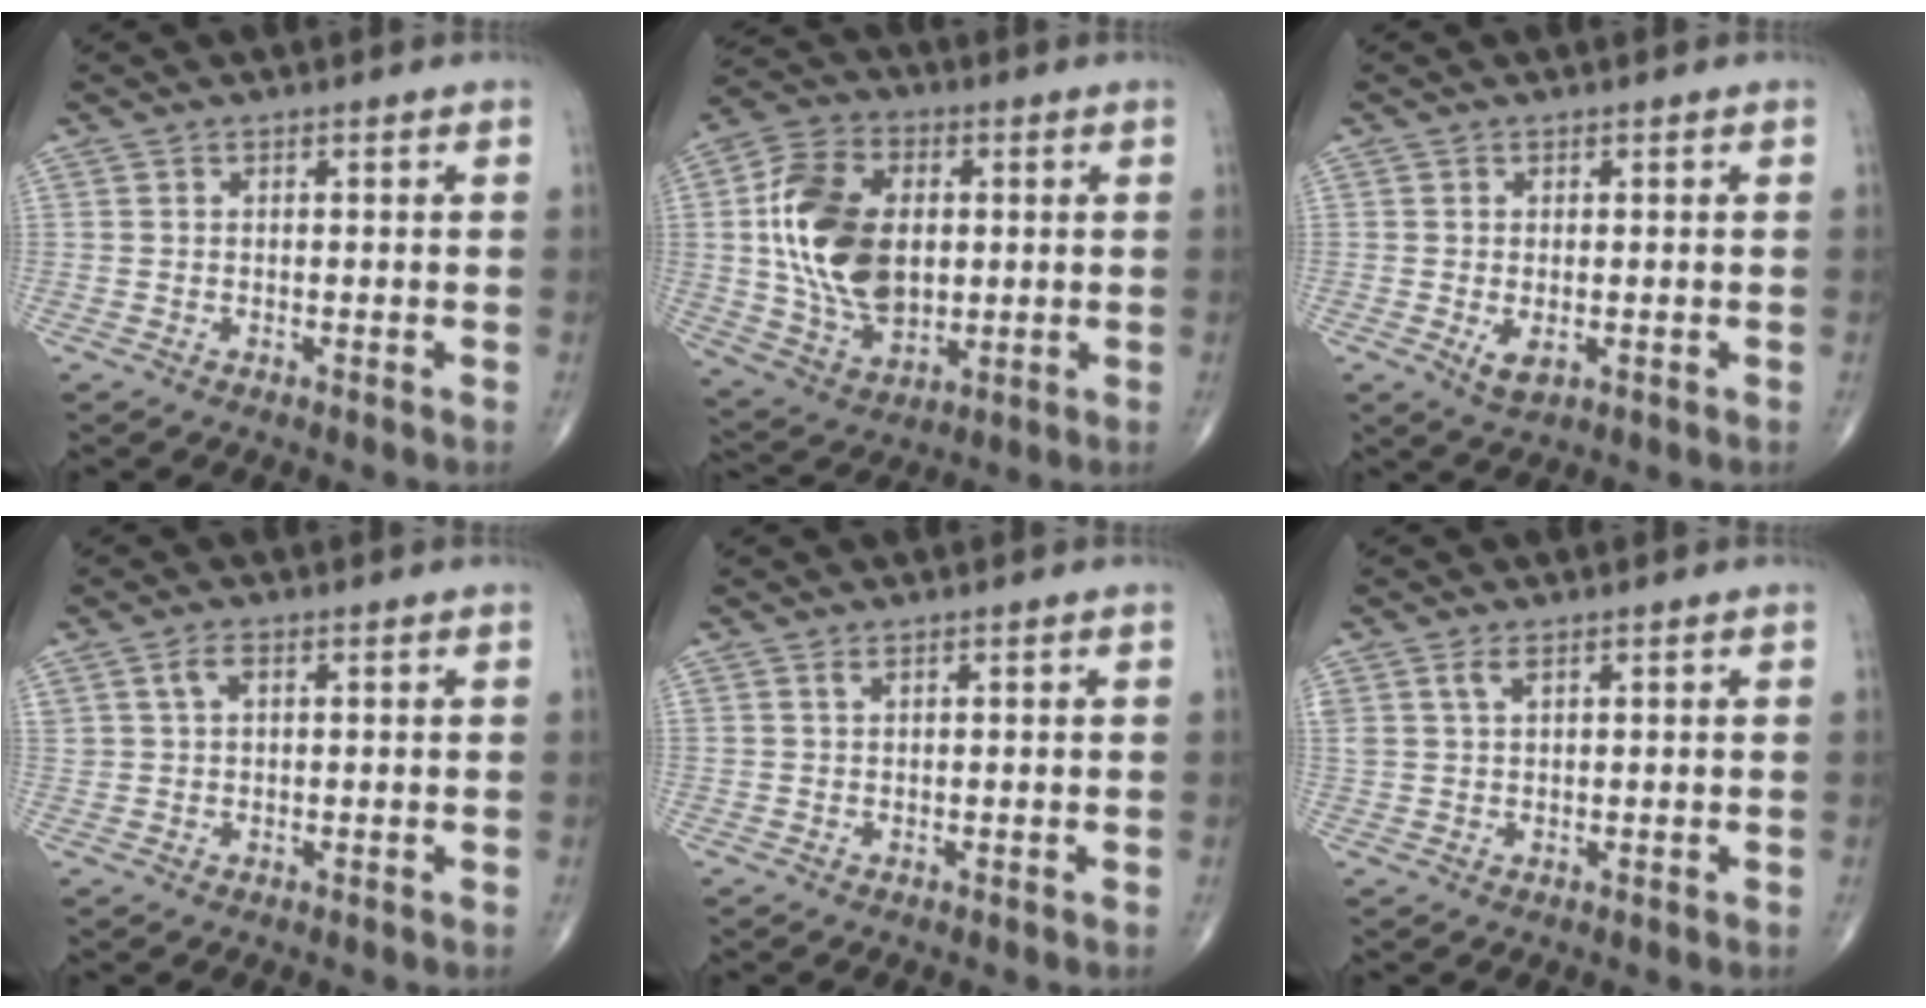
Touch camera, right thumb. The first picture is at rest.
{"total": 18.9, "force": [1.6, 12.4, 14.1], "torque": [-0.244, -0.001, 0.036]}
{"total": 2.9, "force": [-0.5, 1.5, 2.4], "torque": [-0.040, -0.007, -0.003]}
{"total": 2.4, "force": [1.0, 1.4, 1.7], "torque": [-0.032, 0.003, 0.022]}
{"total": 0.7, "force": [0.5, 0.1, 0.4], "torque": [-0.009, 0.001, 0.013]}
{"total": 2.3, "force": [1.3, 1.0, 1.6], "torque": [-0.038, 0.003, 0.033]}